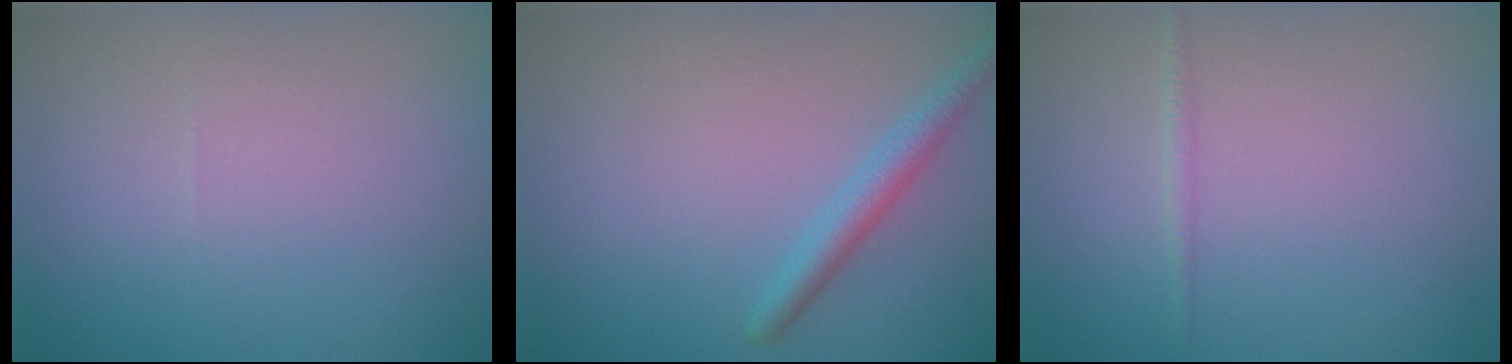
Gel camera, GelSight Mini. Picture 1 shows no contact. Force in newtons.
{"total": 2.1, "press": 2.1, "slide": 0.2}
{"total": 0.8, "press": 0.8, "slide": 0.1}